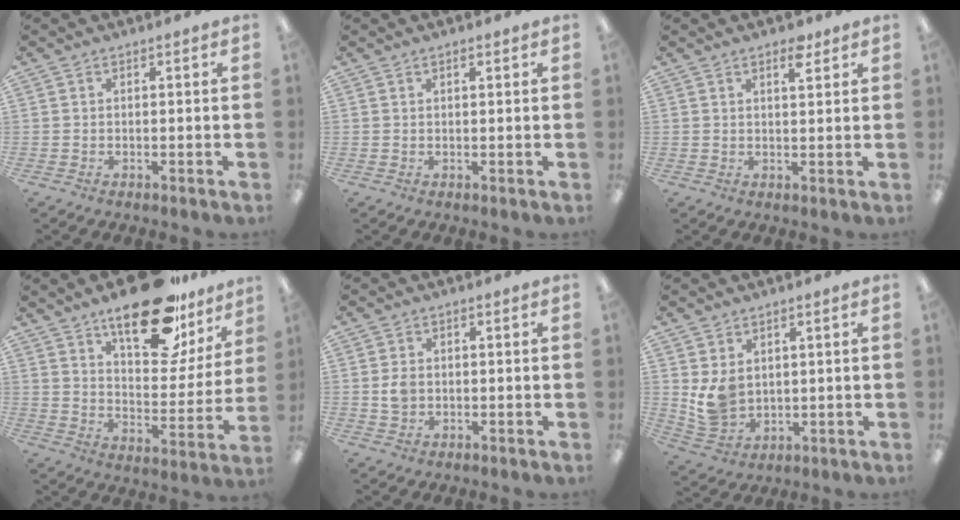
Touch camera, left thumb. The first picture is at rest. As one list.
[{"total": 0.9, "force": [0.7, 0.3, 0.5], "torque": [-0.012, 0.001, 0.012]}, {"total": 3.3, "force": [2.6, 1.3, 1.7], "torque": [-0.013, -0.012, 0.041]}, {"total": 22.5, "force": [15.6, 9.3, 13.2], "torque": [-0.183, -0.092, 0.259]}, {"total": 3.1, "force": [0.0, 2.4, 2.0], "torque": [-0.029, 0.002, -0.001]}, {"total": 7.0, "force": [2.5, 5.4, 3.6], "torque": [-0.074, -0.009, 0.050]}]